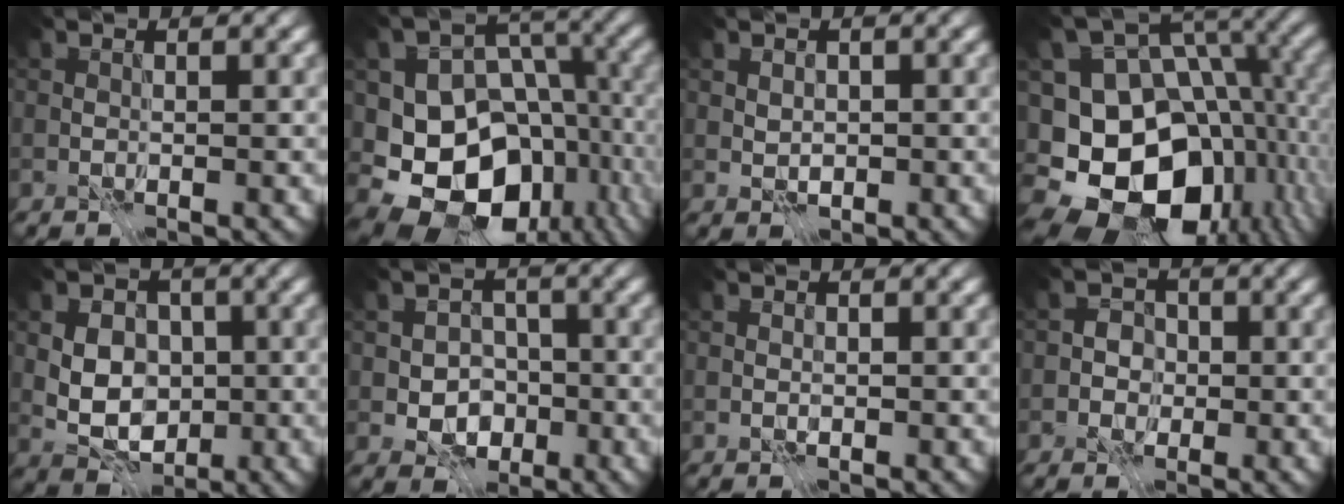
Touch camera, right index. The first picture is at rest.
{"total": 13.4, "force": [-4.5, 9.8, 8.0], "torque": [-0.128, -0.032, -0.061]}
{"total": 1.2, "force": [0.1, 0.9, 0.8], "torque": [-0.014, -0.002, 0.000]}
{"total": 18.1, "force": [-6.3, 12.8, 11.1], "torque": [-0.183, -0.023, -0.084]}
{"total": 6.1, "force": [-0.3, 4.8, 3.8], "torque": [-0.041, 0.003, -0.018]}
{"total": 4.5, "force": [-1.7, 3.3, 2.5], "torque": [-0.030, -0.002, -0.039]}
{"total": 0.0}
{"total": 2.3, "force": [-0.9, 2.0, 0.9], "torque": [0.015, 0.004, -0.030]}